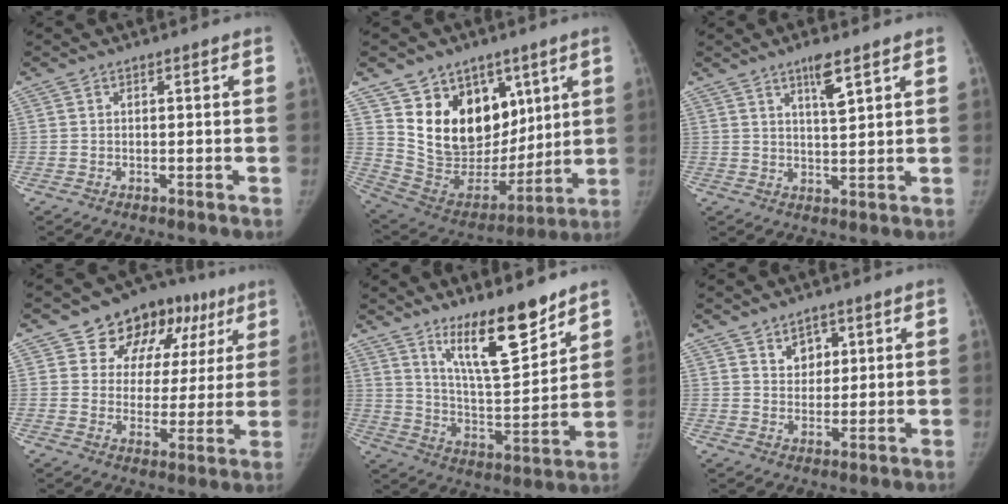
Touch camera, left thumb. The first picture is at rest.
{"total": 20.1, "force": [9.3, 14.8, 10.0], "torque": [-0.114, -0.031, 0.189]}
{"total": 5.2, "force": [3.2, 1.0, 4.0], "torque": [-0.064, -0.021, 0.057]}
{"total": 16.5, "force": [8.5, 11.7, 8.0], "torque": [-0.040, -0.002, 0.118]}
{"total": 15.3, "force": [10.9, 3.8, 10.0], "torque": [-0.133, -0.087, 0.193]}
{"total": 4.8, "force": [2.4, 3.6, 2.2], "torque": [-0.005, -0.016, 0.042]}